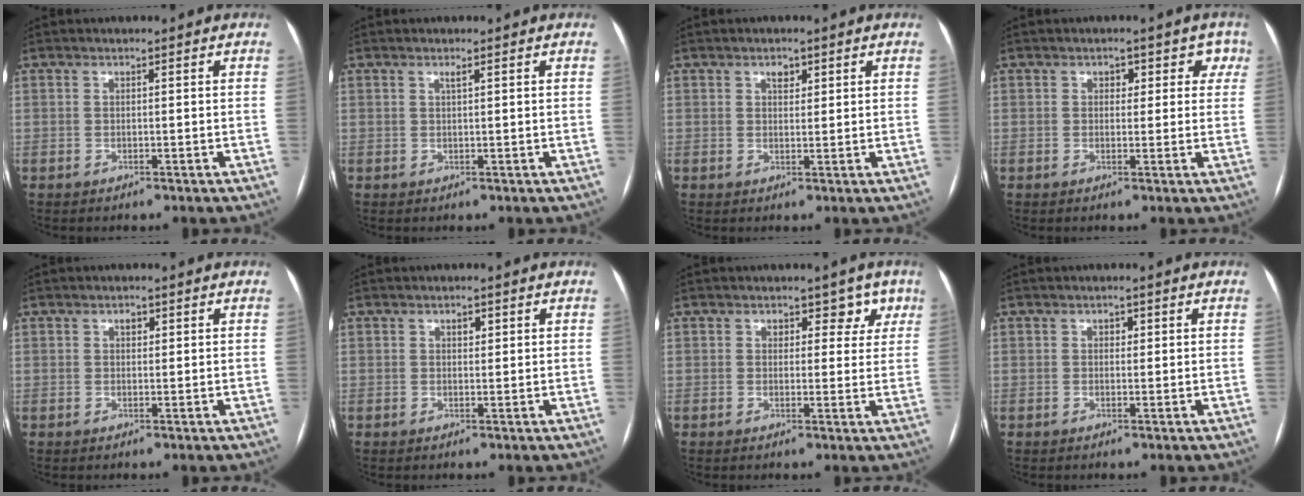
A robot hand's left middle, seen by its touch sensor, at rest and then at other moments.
{"total": 0.6, "force": [0.4, -0.1, 0.5], "torque": [-0.012, 0.001, 0.008]}
{"total": 1.6, "force": [1.0, 1.0, 0.9], "torque": [-0.015, 0.002, 0.016]}
{"total": 3.7, "force": [1.8, 2.8, 1.5], "torque": [0.015, 0.009, 0.012]}
{"total": 1.0, "force": [0.5, 0.6, 0.6], "torque": [-0.011, 0.001, 0.007]}
{"total": 1.2, "force": [0.6, 0.6, 0.8], "torque": [-0.012, -0.001, 0.008]}
{"total": 3.6, "force": [2.2, 2.6, 1.3], "torque": [0.012, 0.001, 0.020]}
{"total": 0.9, "force": [0.3, 0.7, 0.4], "torque": [-0.006, 0.001, 0.003]}